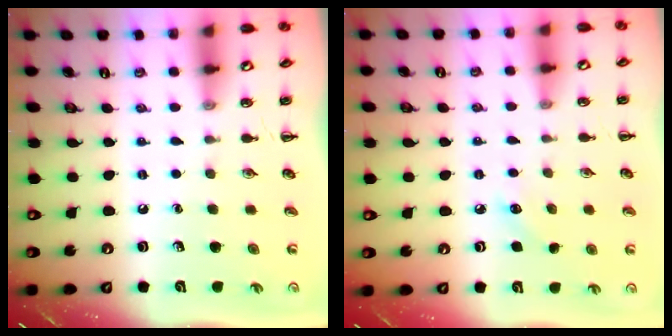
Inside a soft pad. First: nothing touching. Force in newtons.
{"total": 4.4, "press": 4.2, "slide": 1.2}